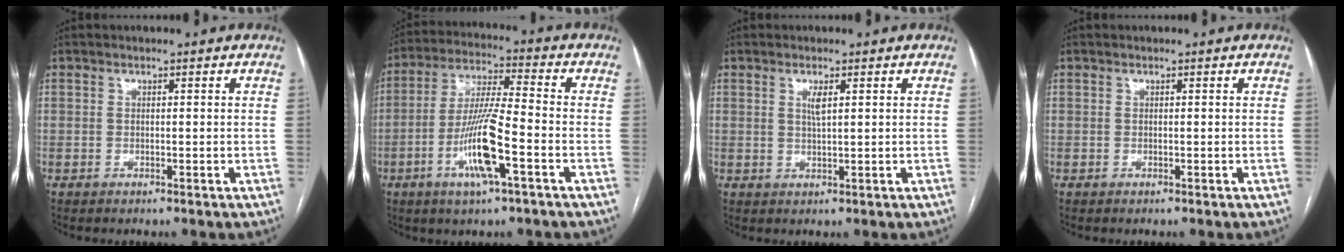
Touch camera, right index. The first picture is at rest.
{"total": 11.8, "force": [-4.3, 0.6, 11.0], "torque": [-0.219, -0.006, -0.082]}
{"total": 2.0, "force": [0.8, 0.2, 1.8], "torque": [-0.040, -0.002, 0.016]}
{"total": 0.0}